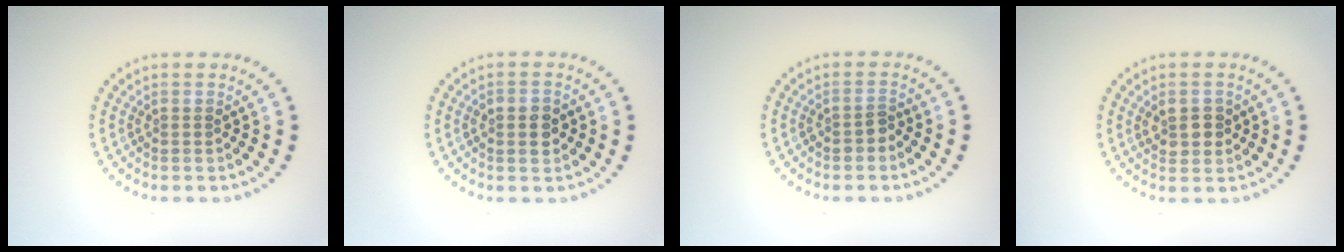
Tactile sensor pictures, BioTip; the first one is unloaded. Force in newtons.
{"total": 2.7, "press": 2.7, "slide": 0.2}
{"total": 1.1, "press": 1.0, "slide": 0.4}
{"total": 2.5, "press": 2.5, "slide": 0.4}